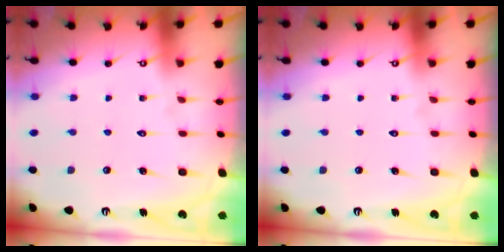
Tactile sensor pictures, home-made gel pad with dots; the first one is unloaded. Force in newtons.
{"total": 0.0}